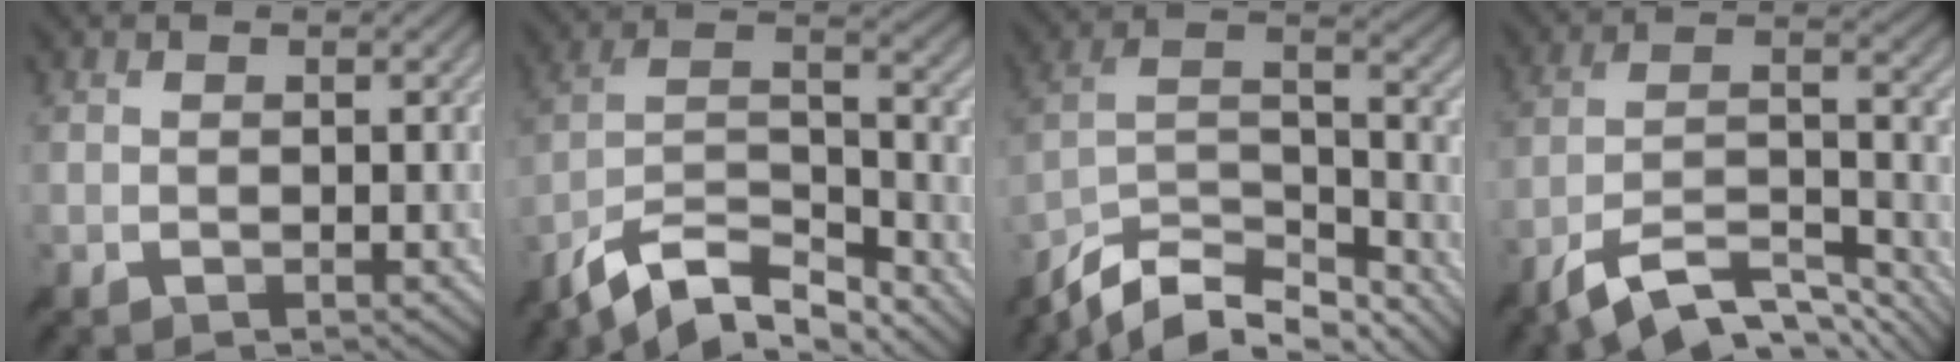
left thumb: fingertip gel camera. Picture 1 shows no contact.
{"total": 11.4, "force": [-9.0, 3.3, 6.1], "torque": [-0.119, 0.000, -0.175]}
{"total": 12.8, "force": [-10.5, 4.0, 6.2], "torque": [-0.144, -0.005, -0.187]}
{"total": 12.0, "force": [-9.0, 3.3, 7.2], "torque": [-0.134, -0.003, -0.168]}